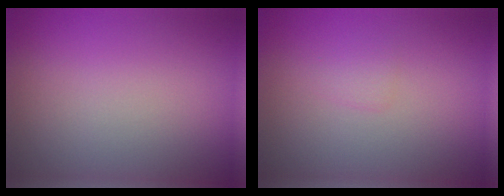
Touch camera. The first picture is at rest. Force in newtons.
{"total": 0.8, "press": 0.8, "slide": 0.0}